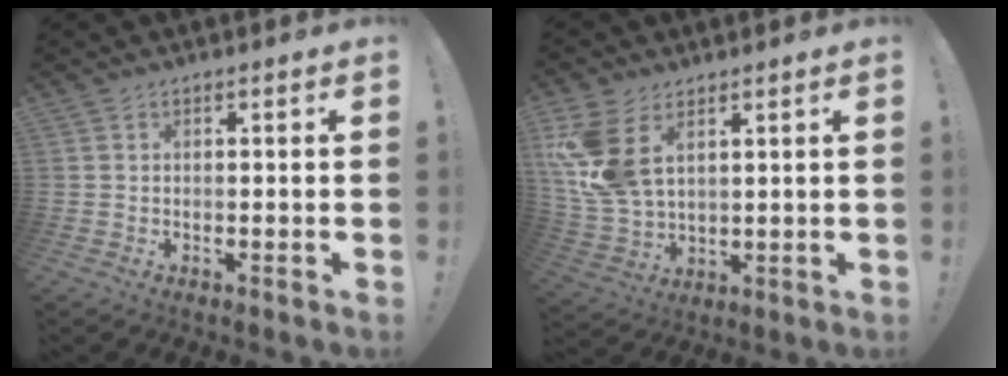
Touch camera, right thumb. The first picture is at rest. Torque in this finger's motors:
{"motor_torque": [2.11, 2.46, 1.31, 0.42, 0.13]}